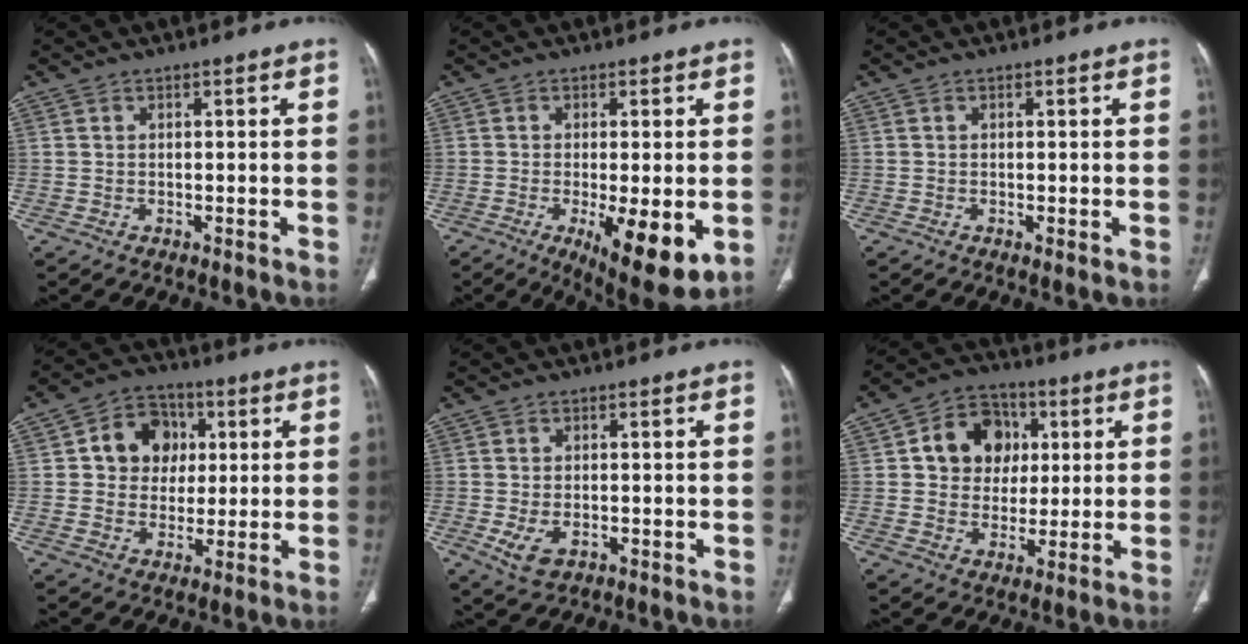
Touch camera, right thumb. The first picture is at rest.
{"total": 12.4, "force": [-3.3, 3.7, 11.3], "torque": [-0.165, -0.024, -0.041]}
{"total": 0.9, "force": [-0.1, 0.2, 0.9], "torque": [-0.018, -0.005, -0.003]}
{"total": 10.4, "force": [2.1, 8.8, 5.1], "torque": [-0.033, 0.004, 0.029]}
{"total": 4.8, "force": [-1.5, 2.8, 3.5], "torque": [-0.071, -0.001, -0.018]}
{"total": 12.2, "force": [2.8, 10.1, 6.1], "torque": [-0.051, 0.004, 0.042]}